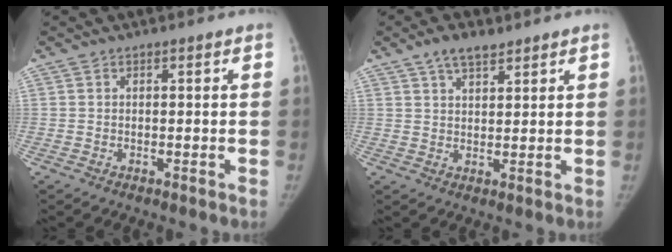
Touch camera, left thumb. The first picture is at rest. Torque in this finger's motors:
{"motor_torque": [-0.01, -0.02, 0.55, -0.43, 0.00]}